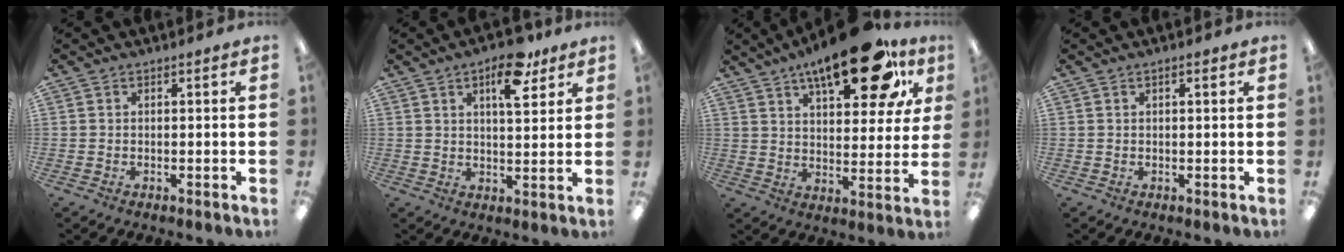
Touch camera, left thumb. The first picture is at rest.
{"total": 11.1, "force": [6.4, 4.8, 7.7], "torque": [-0.099, -0.028, 0.103]}
{"total": 21.3, "force": [12.9, 8.0, 14.9], "torque": [-0.214, -0.059, 0.203]}
{"total": 1.0, "force": [0.5, 0.2, 0.8], "torque": [-0.017, 0.003, 0.008]}